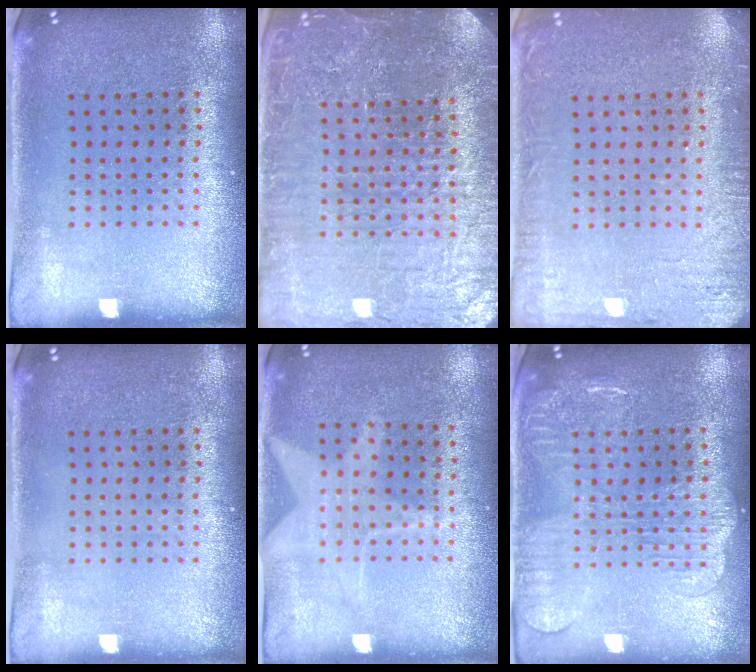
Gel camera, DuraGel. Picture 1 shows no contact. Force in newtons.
{"total": 5.0, "press": 4.6, "slide": 1.9}
{"total": 3.1, "press": 3.1, "slide": 0.3}
{"total": 0.0}
{"total": 1.2, "press": 1.2, "slide": 0.2}
{"total": 1.9, "press": 1.8, "slide": 0.5}